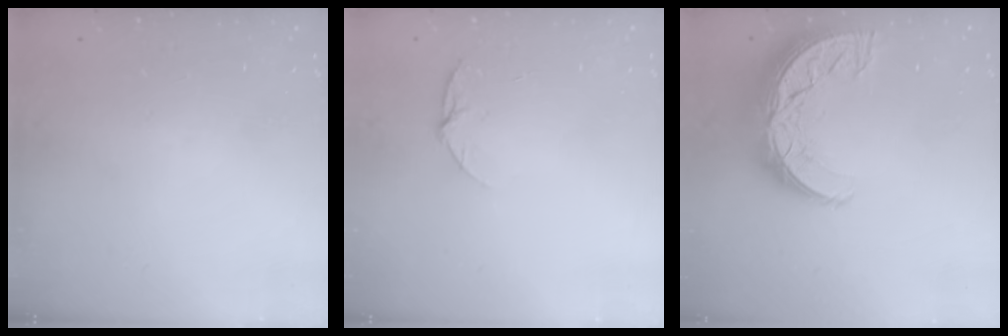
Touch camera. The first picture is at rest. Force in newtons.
{"total": 5.2, "press": 5.2, "slide": 0.5}
{"total": 14.7, "press": 14.7, "slide": 1.0}